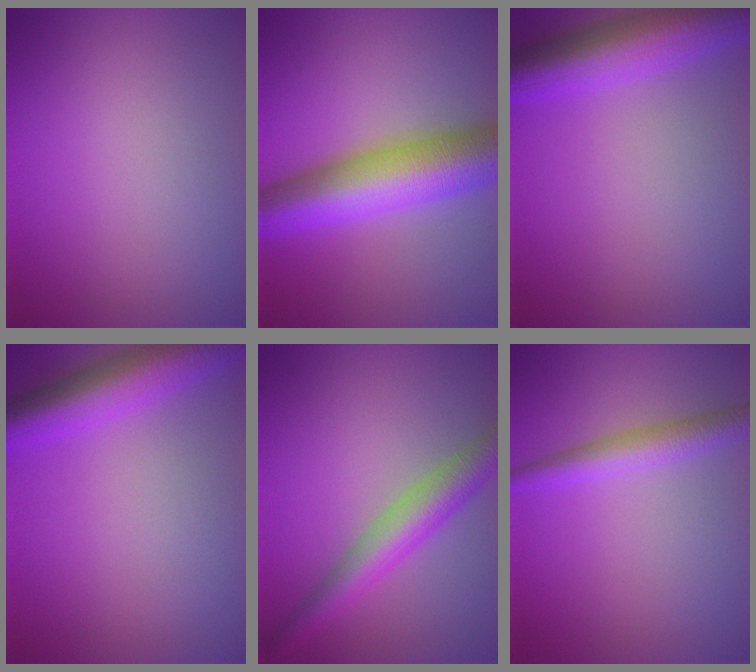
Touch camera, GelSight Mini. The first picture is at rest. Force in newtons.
{"total": 10.4, "press": 10.4, "slide": 0.2}
{"total": 7.4, "press": 7.4, "slide": 0.6}
{"total": 6.3, "press": 6.3, "slide": 0.3}
{"total": 5.1, "press": 5.1, "slide": 0.1}
{"total": 2.8, "press": 2.8, "slide": 0.1}